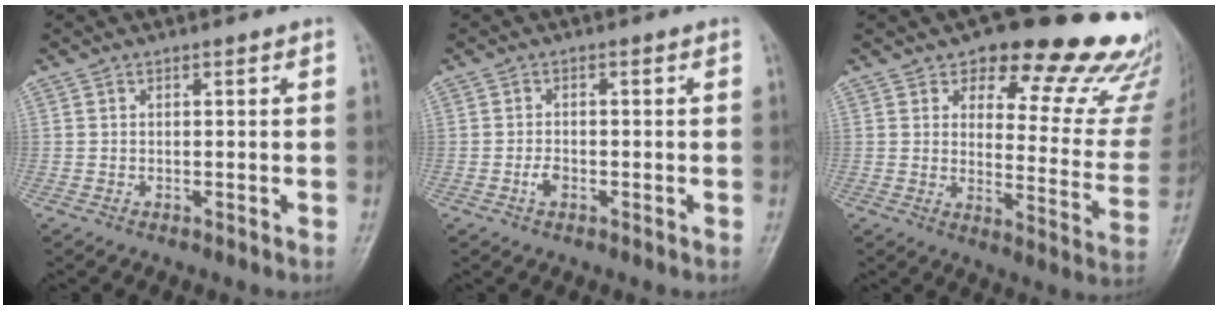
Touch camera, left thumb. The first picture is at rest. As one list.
[{"total": 1.9, "force": [-0.8, 1.2, 1.3], "torque": [-0.022, 0.003, -0.017]}, {"total": 22.2, "force": [16.6, 8.7, 11.8], "torque": [-0.086, -0.103, 0.193]}]